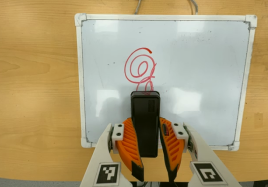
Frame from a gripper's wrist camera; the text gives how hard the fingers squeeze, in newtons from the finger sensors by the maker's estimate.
{"total": 10.7, "left": 6.9, "right": 14.5}